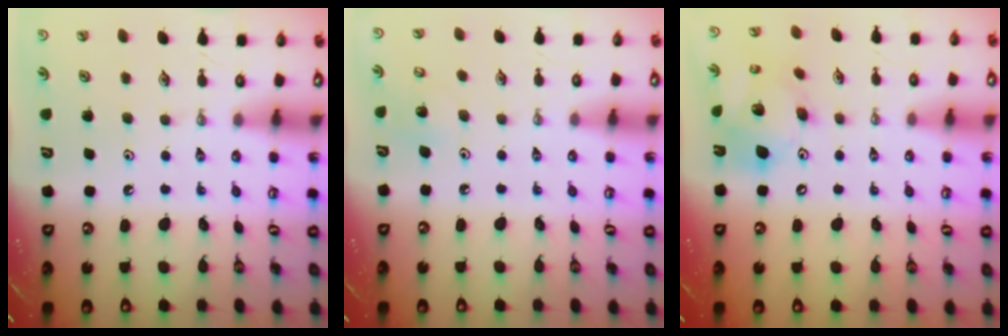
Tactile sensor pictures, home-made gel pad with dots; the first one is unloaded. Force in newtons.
{"total": 6.7, "press": 6.7, "slide": 0.8}
{"total": 15.6, "press": 15.3, "slide": 2.8}